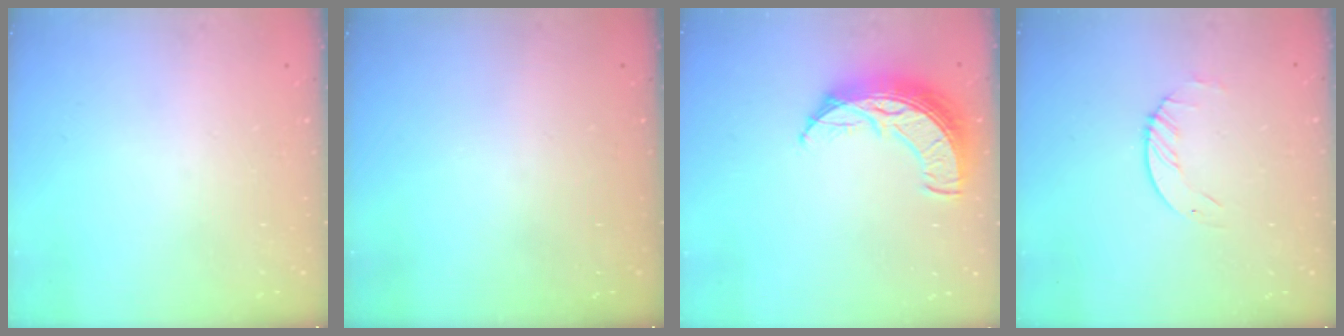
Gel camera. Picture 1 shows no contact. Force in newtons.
{"total": 0.0}
{"total": 13.7, "press": 13.7, "slide": 1.0}
{"total": 1.6, "press": 1.6, "slide": 0.2}